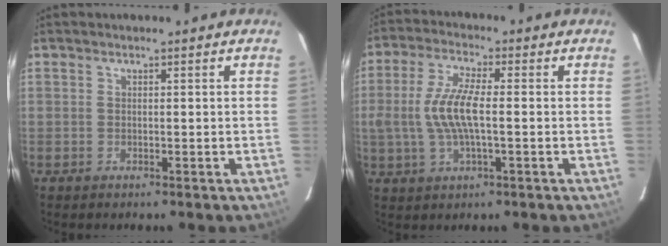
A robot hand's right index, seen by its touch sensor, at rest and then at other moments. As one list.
[{"total": 9.2, "force": [-0.6, 2.7, 8.7], "torque": [-0.181, 0.002, -0.012]}]